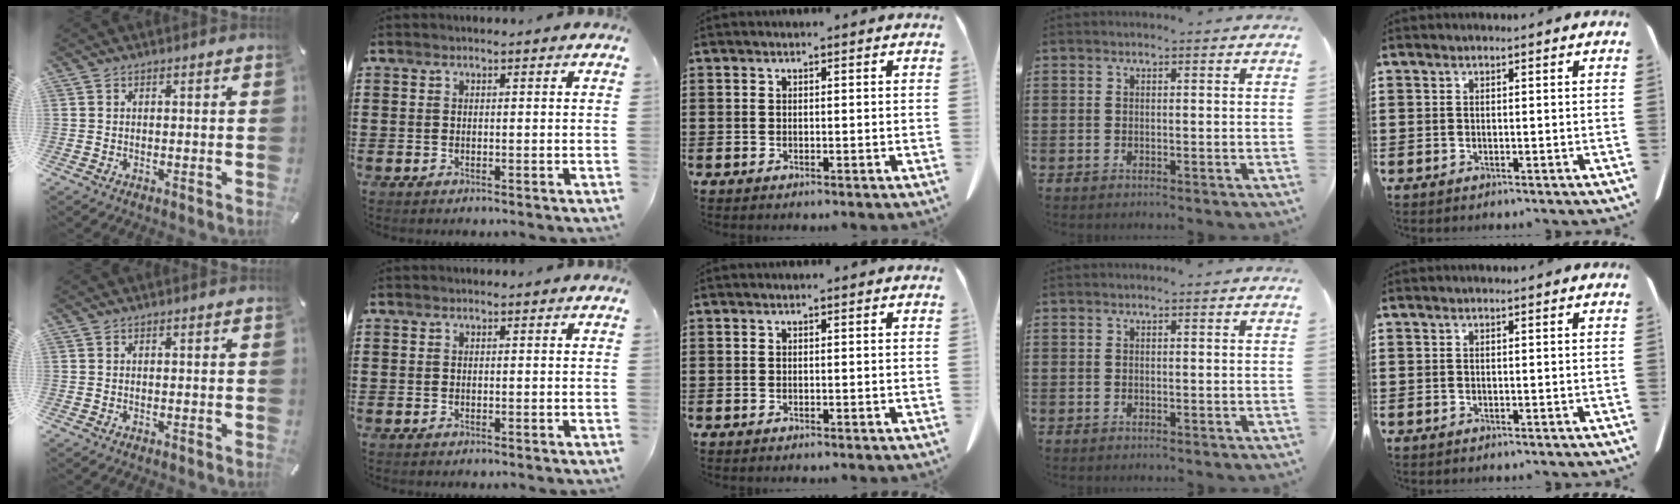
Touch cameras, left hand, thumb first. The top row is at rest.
{}